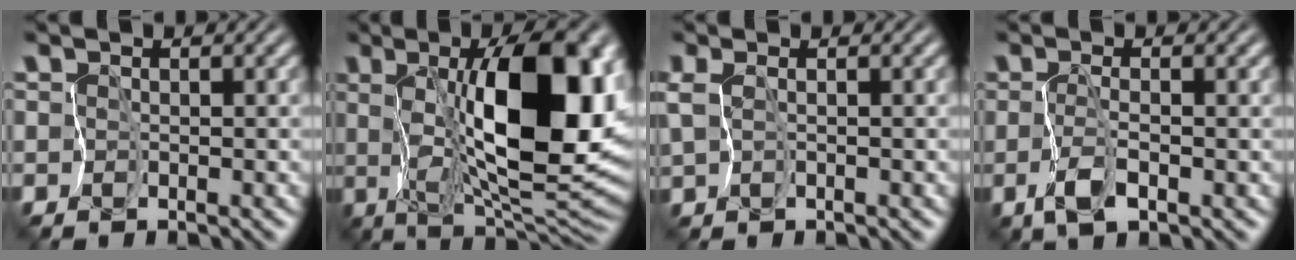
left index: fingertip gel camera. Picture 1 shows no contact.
{"total": 13.5, "force": [2.6, 4.7, 12.4], "torque": [-0.171, 0.002, 0.049]}
{"total": 1.1, "force": [0.4, 0.4, 1.0], "torque": [-0.028, -0.004, 0.011]}
{"total": 1.8, "force": [-0.4, 0.2, 1.7], "torque": [-0.039, 0.005, -0.008]}